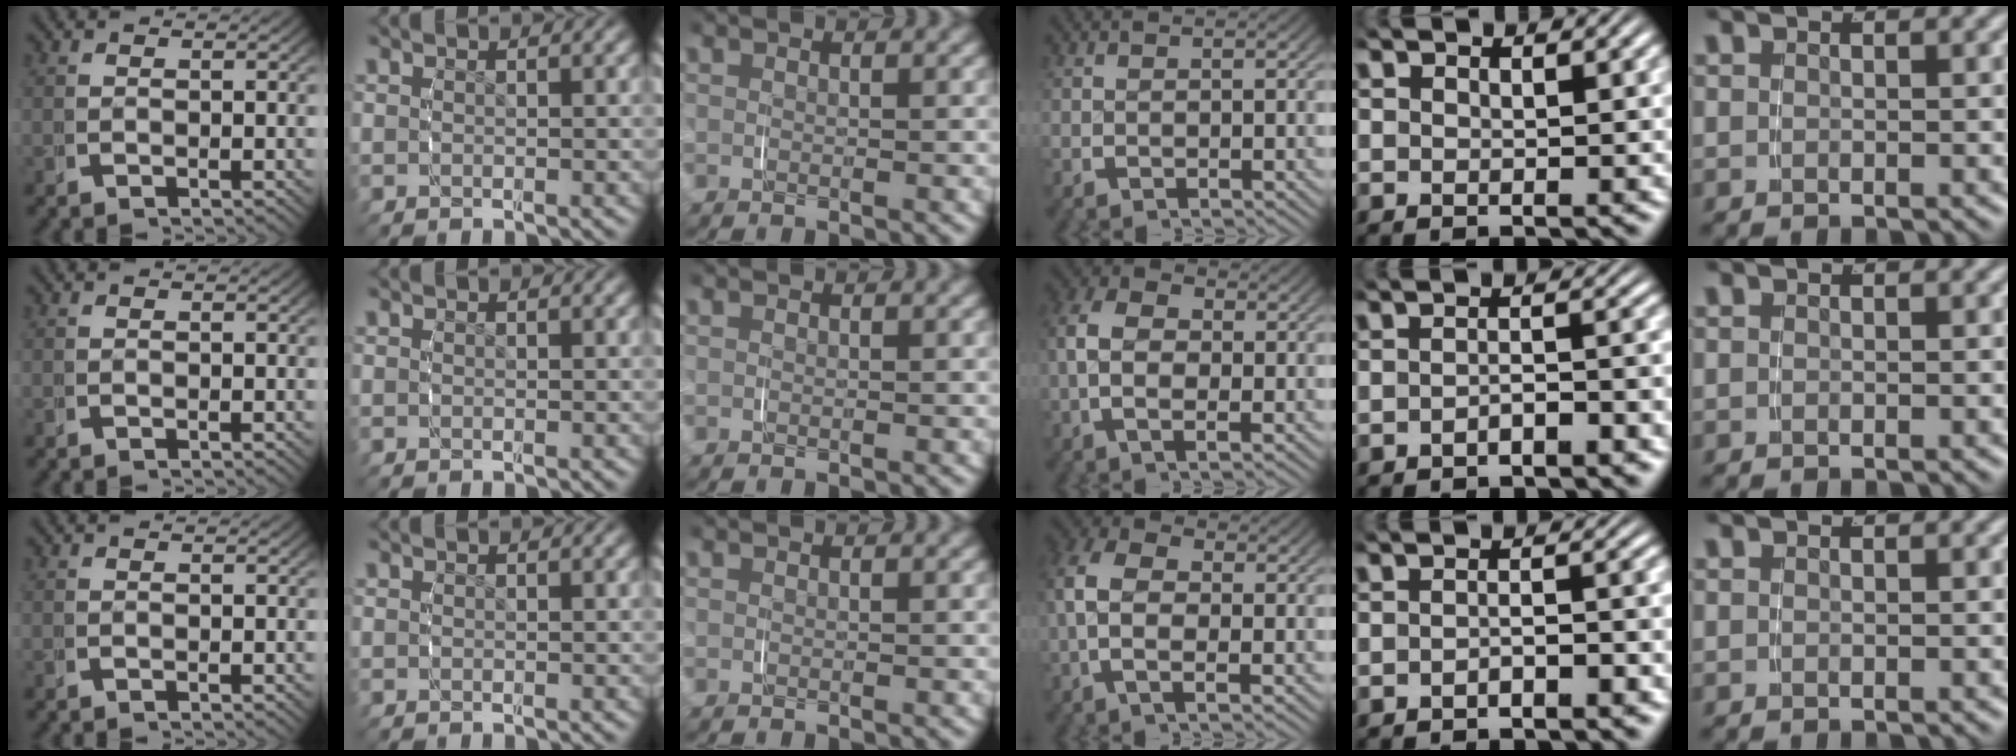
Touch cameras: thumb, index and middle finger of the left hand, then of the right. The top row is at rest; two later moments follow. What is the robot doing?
{"motion": "grasp_and_lifting", "object": "napkin"}